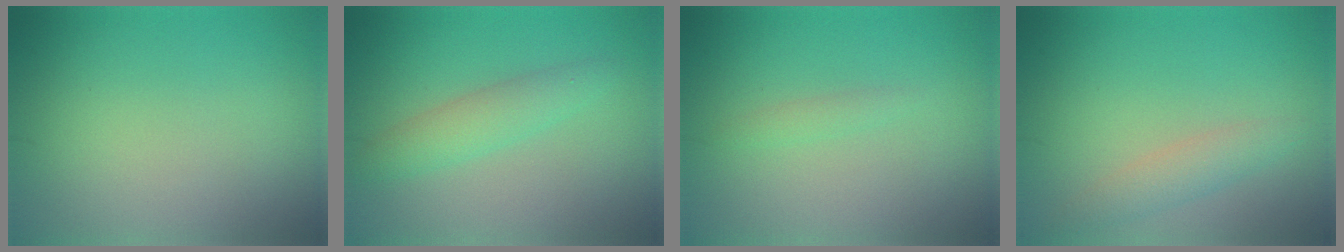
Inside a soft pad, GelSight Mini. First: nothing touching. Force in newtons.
{"total": 2.5, "press": 2.5, "slide": 0.1}
{"total": 0.8, "press": 0.8, "slide": 0.0}
{"total": 2.0, "press": 2.0, "slide": 0.1}